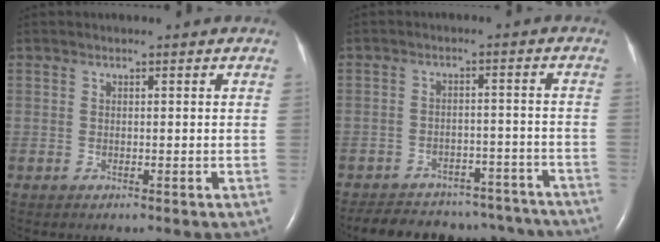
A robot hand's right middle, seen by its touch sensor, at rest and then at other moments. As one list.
[{"total": 19.0, "force": [-16.8, 7.2, 5.3], "torque": [-0.106, 0.012, -0.207]}]